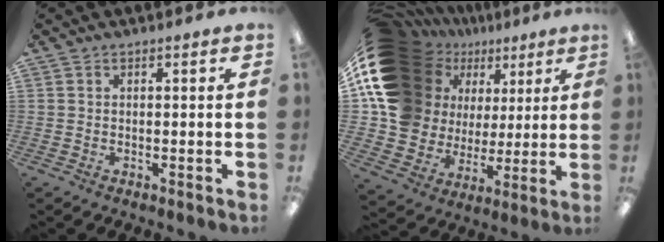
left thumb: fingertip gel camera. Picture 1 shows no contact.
{"total": 21.0, "force": [7.9, 16.7, 10.0], "torque": [-0.198, -0.056, 0.180]}